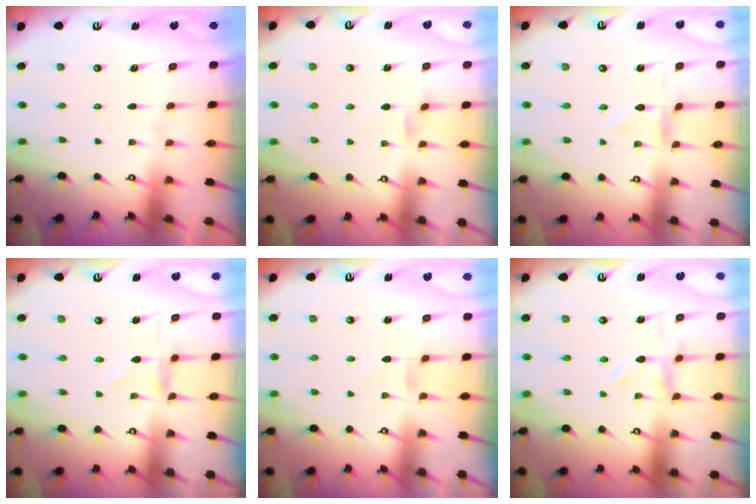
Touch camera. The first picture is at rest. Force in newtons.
{"total": 1.7, "press": 1.7, "slide": 0.3}
{"total": 0.0}
{"total": 0.0}
{"total": 0.0}
{"total": 0.0}